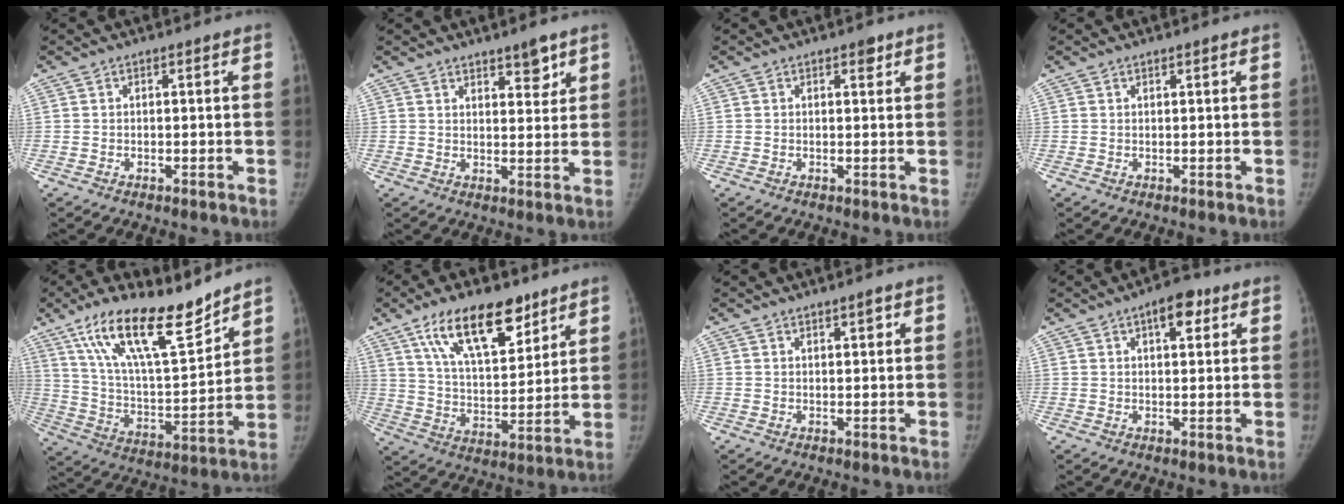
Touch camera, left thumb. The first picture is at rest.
{"total": 4.9, "force": [3.4, 1.8, 3.1], "torque": [-0.026, -0.023, 0.050]}
{"total": 1.7, "force": [1.1, 0.9, 1.0], "torque": [-0.005, -0.004, 0.012]}
{"total": 0.5, "force": [0.5, 0.1, 0.3], "torque": [-0.005, -0.002, 0.008]}
{"total": 20.7, "force": [14.5, 5.9, 13.5], "torque": [-0.206, -0.070, 0.260]}
{"total": 17.7, "force": [11.0, 7.5, 11.8], "torque": [-0.158, -0.048, 0.195]}
{"total": 1.9, "force": [1.2, 0.6, 1.3], "torque": [-0.016, -0.006, 0.018]}
{"total": 6.2, "force": [3.1, 2.8, 4.6], "torque": [-0.048, -0.007, 0.039]}